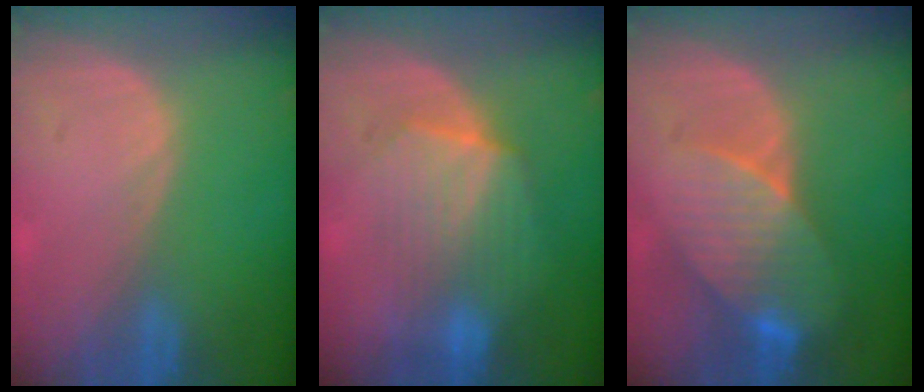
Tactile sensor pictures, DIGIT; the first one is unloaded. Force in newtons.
{"total": 7.1, "press": 7.0, "slide": 1.2}
{"total": 8.2, "press": 7.7, "slide": 2.7}